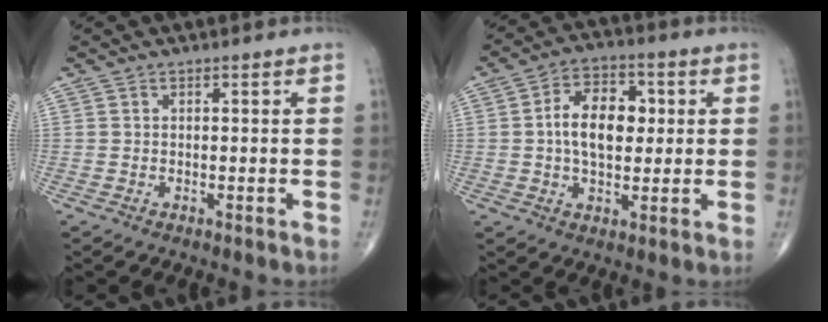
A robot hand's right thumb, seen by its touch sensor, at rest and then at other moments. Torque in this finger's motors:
{"motor_torque": [0.19, 0.35, 0.89, 0.15, 0.11]}